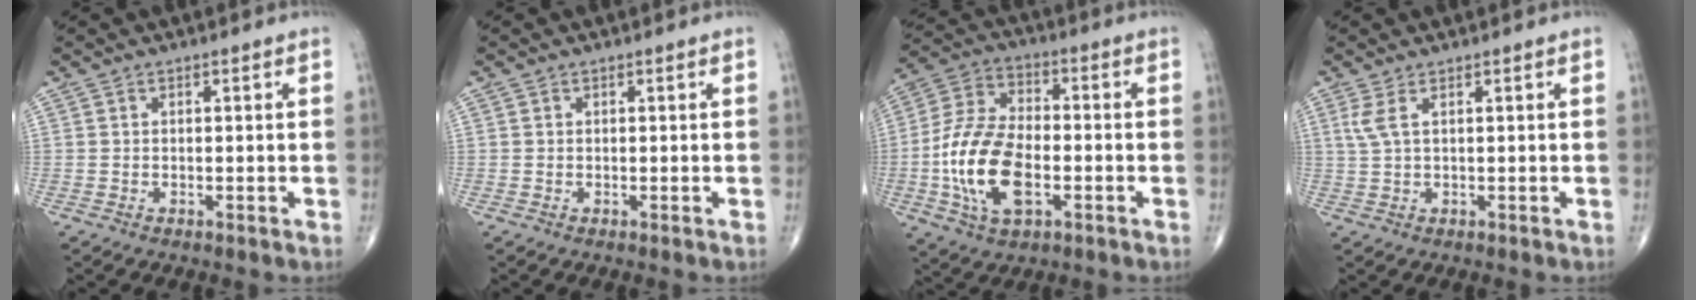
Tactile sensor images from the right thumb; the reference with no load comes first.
{"total": 0.0}
{"total": 16.3, "force": [-3.7, 8.8, 13.2], "torque": [-0.263, 0.019, -0.070]}
{"total": 2.6, "force": [1.0, 0.5, 2.3], "torque": [-0.064, 0.007, 0.031]}